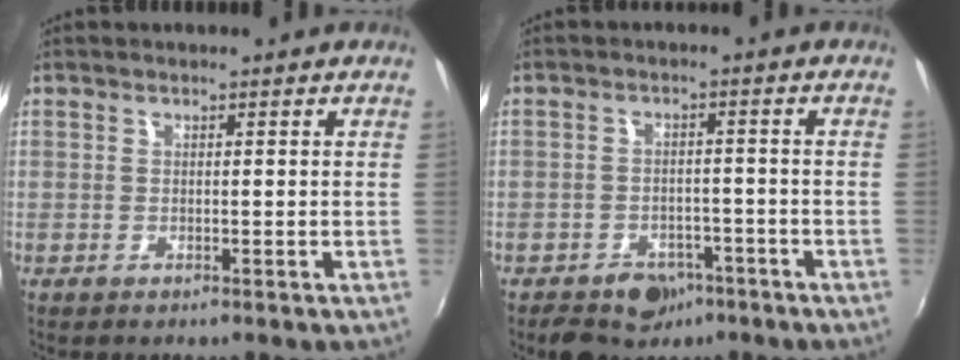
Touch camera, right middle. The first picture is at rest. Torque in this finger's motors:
{"motor_torque": [0.05, -0.05, 0.04, 0.01]}